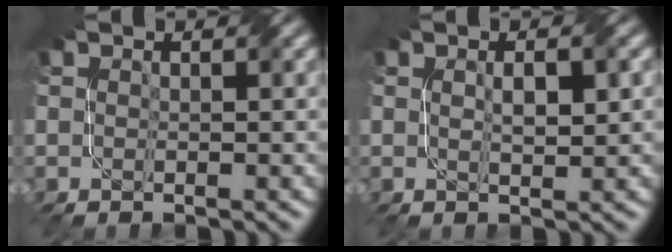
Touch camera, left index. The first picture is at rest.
{"total": 2.1, "force": [0.3, 0.6, 2.0], "torque": [-0.039, 0.003, 0.010]}